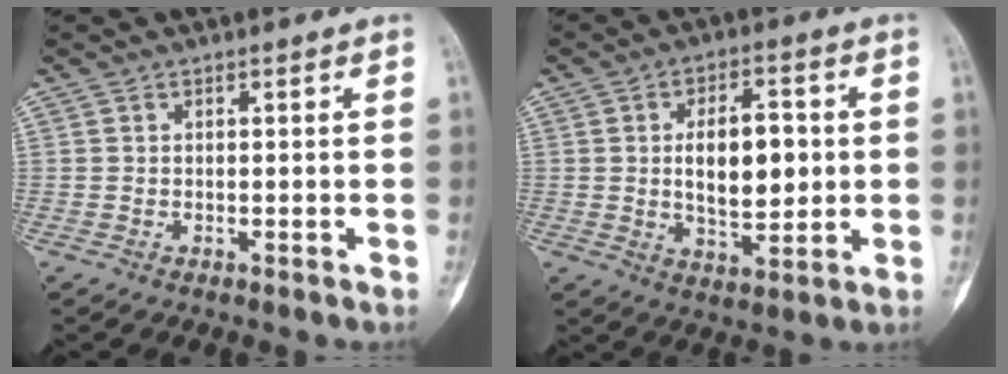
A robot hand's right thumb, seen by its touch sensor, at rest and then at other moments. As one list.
[{"total": 10.5, "force": [0.8, 5.3, 9.0], "torque": [-0.127, -0.005, 0.019]}]